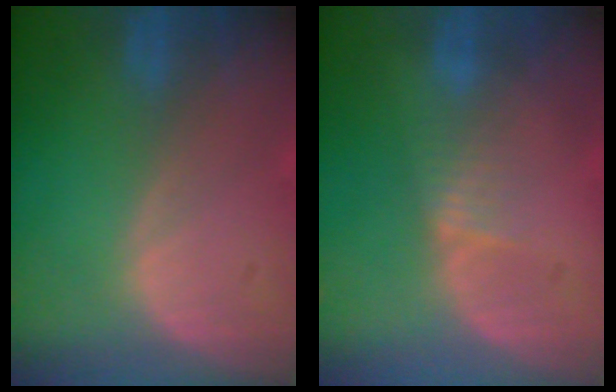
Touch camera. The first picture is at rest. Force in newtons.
{"total": 2.3, "press": 2.1, "slide": 1.0}